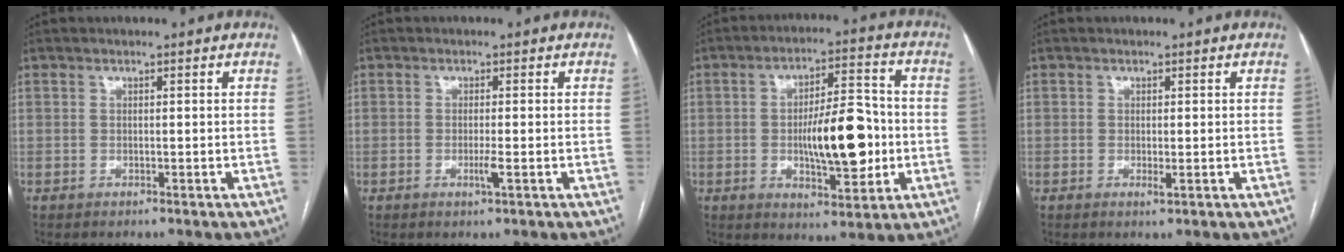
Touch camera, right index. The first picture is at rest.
{"total": 1.8, "force": [-0.6, -0.2, 1.7], "torque": [-0.034, -0.005, -0.012]}
{"total": 12.7, "force": [-1.5, 3.9, 12.0], "torque": [-0.191, 0.011, -0.019]}
{"total": 0.9, "force": [-0.2, 0.2, 0.8], "torque": [-0.010, -0.002, -0.004]}